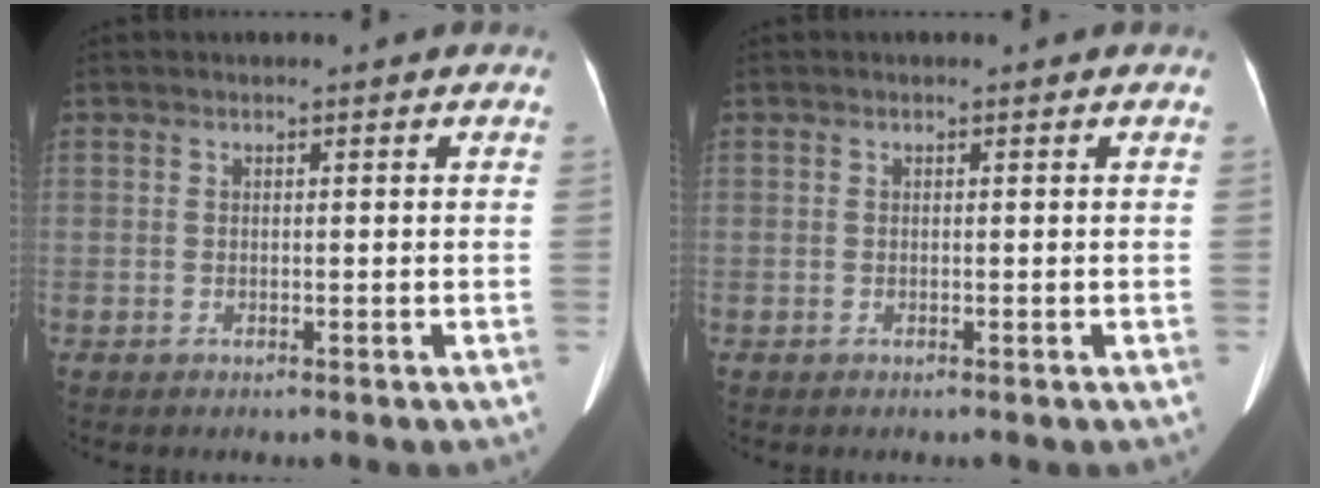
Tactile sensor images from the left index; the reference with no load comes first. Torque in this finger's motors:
{"motor_torque": [-0.11, -0.03, -0.01, -0.01]}